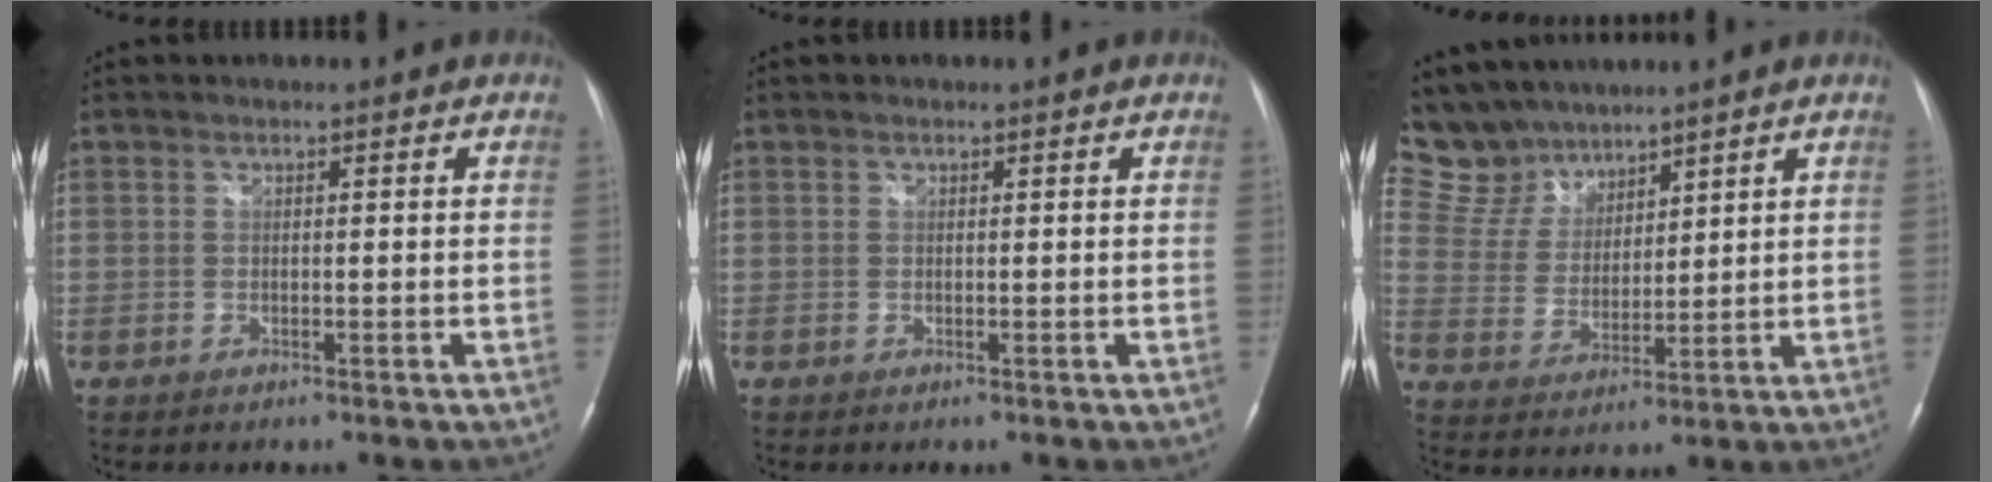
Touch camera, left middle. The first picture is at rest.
{"total": 0.0}
{"total": 9.4, "force": [8.5, 4.1, 0.4], "torque": [-0.020, 0.017, 0.182]}